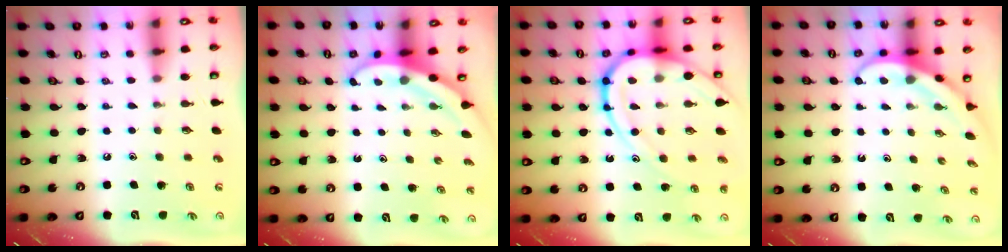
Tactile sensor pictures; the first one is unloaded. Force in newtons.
{"total": 3.2, "press": 3.2, "slide": 0.0}
{"total": 18.6, "press": 18.5, "slide": 1.8}
{"total": 3.9, "press": 3.9, "slide": 0.4}